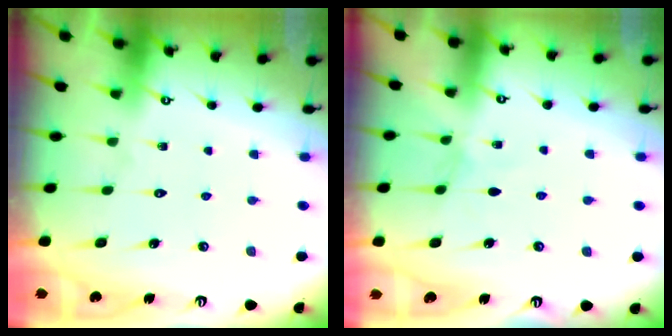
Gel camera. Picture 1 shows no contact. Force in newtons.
{"total": 2.1, "press": 2.1, "slide": 0.3}